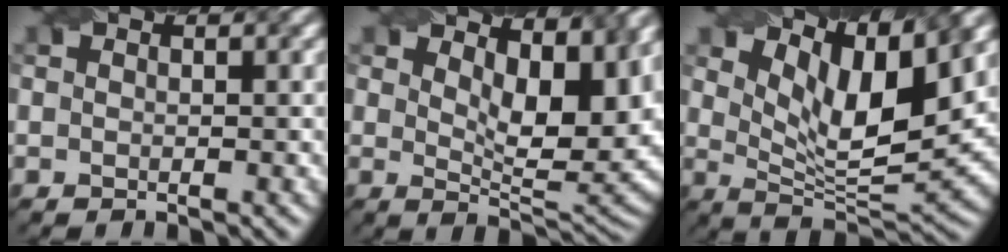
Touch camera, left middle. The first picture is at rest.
{"total": 8.0, "force": [3.8, 3.2, 6.3], "torque": [-0.093, -0.009, 0.064]}
{"total": 9.0, "force": [5.1, 2.8, 6.9], "torque": [-0.124, -0.006, 0.093]}